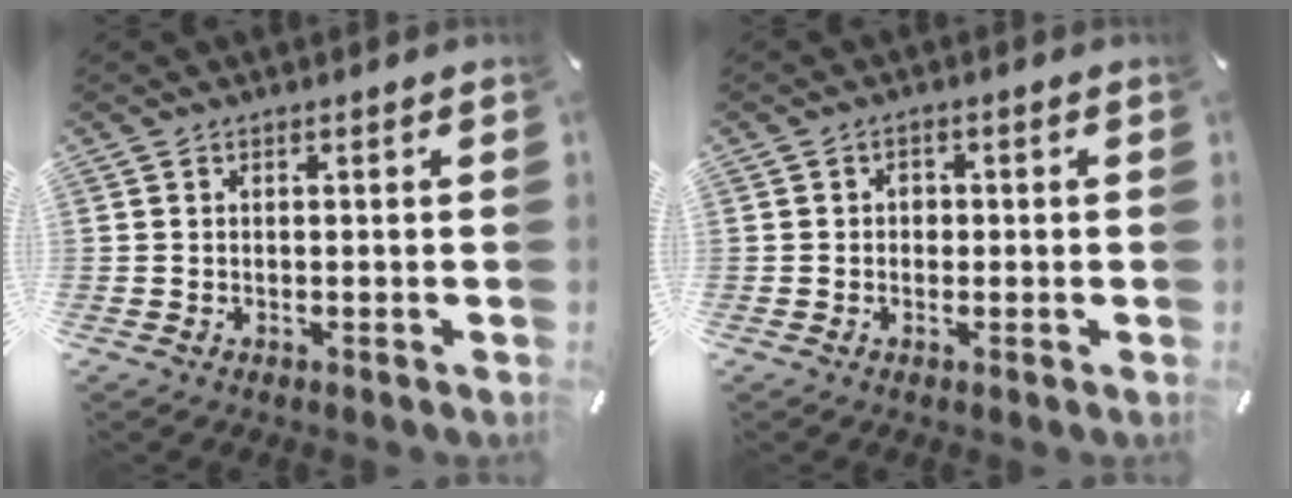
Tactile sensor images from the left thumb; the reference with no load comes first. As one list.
[{"total": 1.6, "force": [-0.4, 1.5, 0.6], "torque": [-0.006, 0.004, -0.013]}]